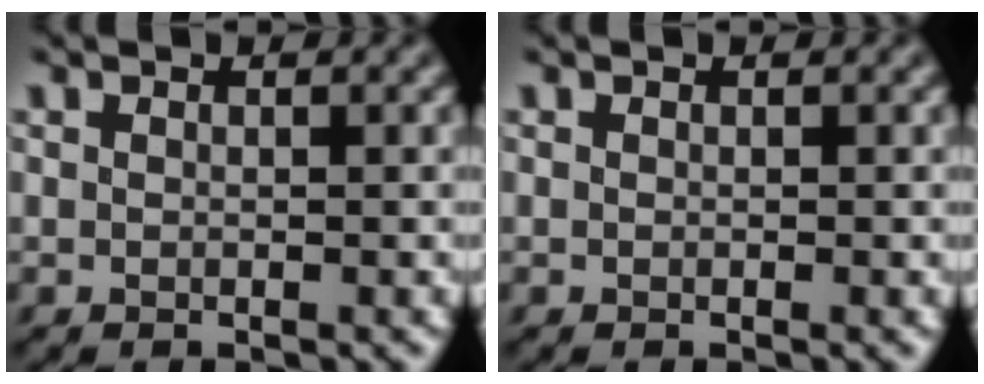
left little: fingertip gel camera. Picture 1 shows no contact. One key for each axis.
{"total": 0.0}